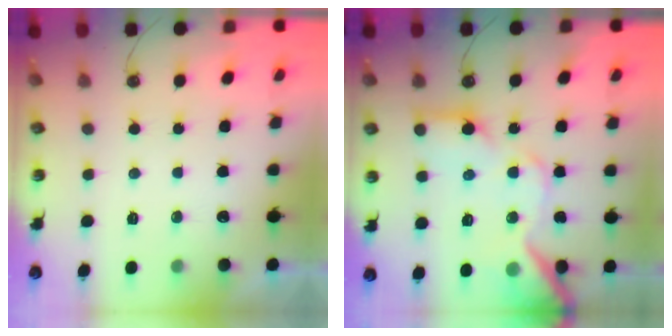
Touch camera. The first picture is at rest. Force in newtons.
{"total": 17.4, "press": 17.3, "slide": 2.1}